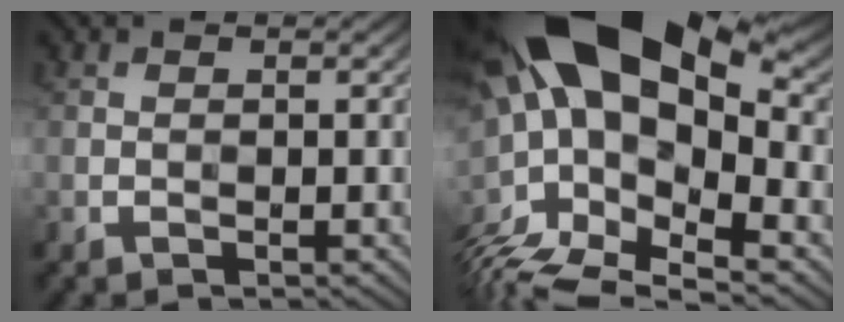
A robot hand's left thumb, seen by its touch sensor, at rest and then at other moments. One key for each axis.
{"total": 20.8, "fx": 2.4, "fy": 10.3, "fz": 17.9, "tx": -0.332, "ty": -0.009, "tz": 0.053}